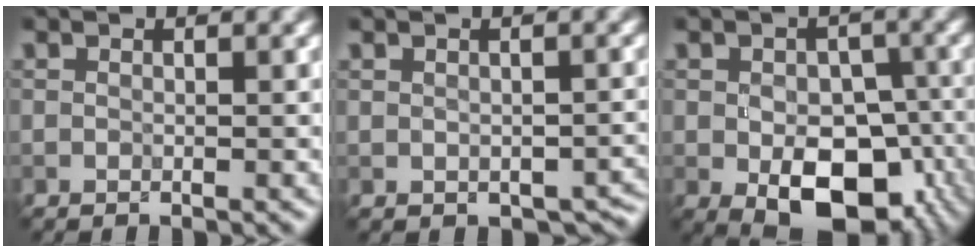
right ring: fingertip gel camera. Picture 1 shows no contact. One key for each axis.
{"total": 3.6, "fx": -0.8, "fy": 2.6, "fz": 2.3, "tx": -0.027, "ty": -0.017, "tz": 0.004}
{"total": 9.3, "fx": -2.9, "fy": 5.8, "fz": 6.7, "tx": -0.107, "ty": -0.020, "tz": -0.031}